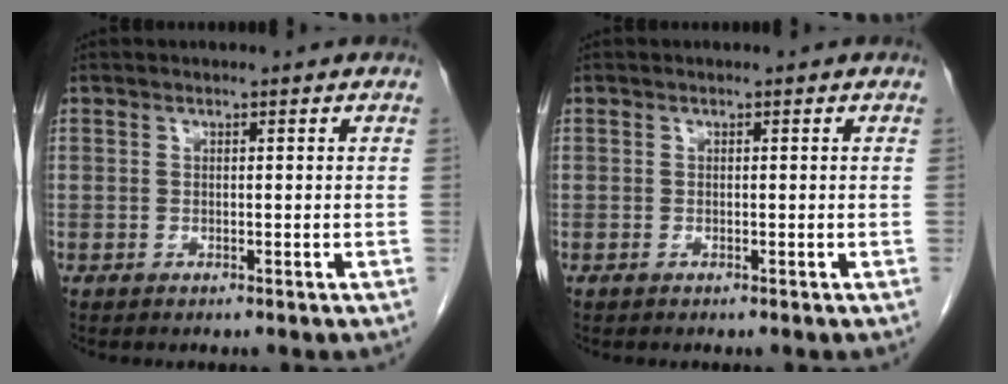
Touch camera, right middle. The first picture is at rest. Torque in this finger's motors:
{"motor_torque": [-0.03, -0.02, 0.00, 0.01]}